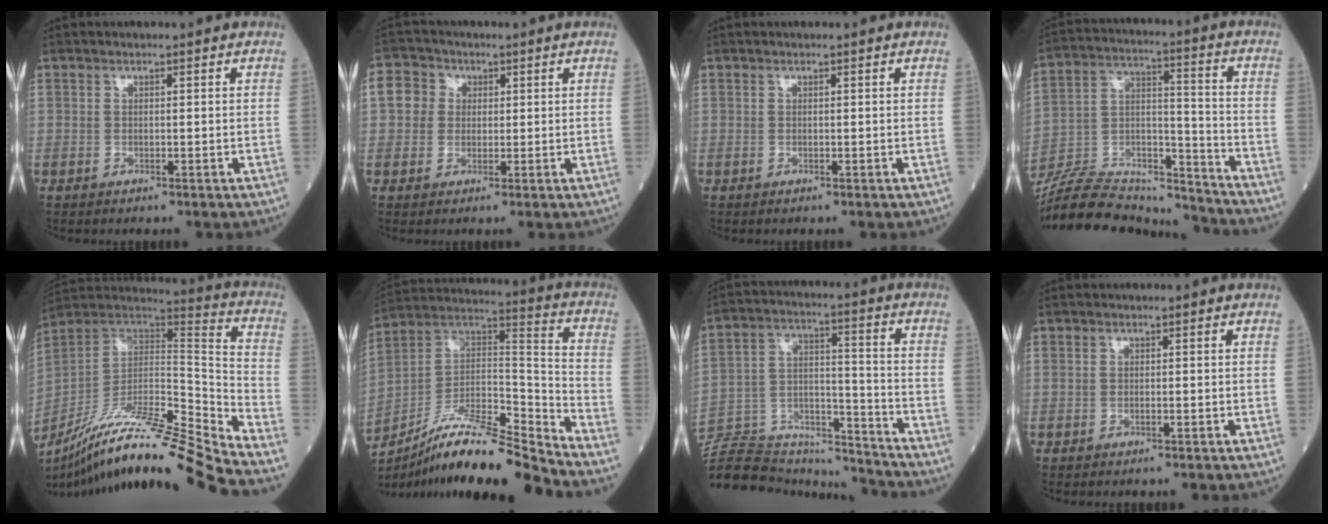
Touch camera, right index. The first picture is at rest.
{"total": 5.1, "force": [0.8, 4.9, 1.3], "torque": [-0.033, 0.024, 0.015]}
{"total": 0.0}
{"total": 20.8, "force": [-19.9, 3.5, 5.1], "torque": [-0.117, 0.028, -0.326]}
{"total": 24.5, "force": [-20.6, -1.0, 13.1], "torque": [-0.218, -0.015, -0.352]}
{"total": 18.2, "force": [-15.0, 1.2, 10.3], "torque": [-0.188, 0.023, -0.268]}
{"total": 20.0, "force": [-18.8, 4.7, 4.9], "torque": [-0.125, 0.029, -0.304]}
{"total": 0.0}